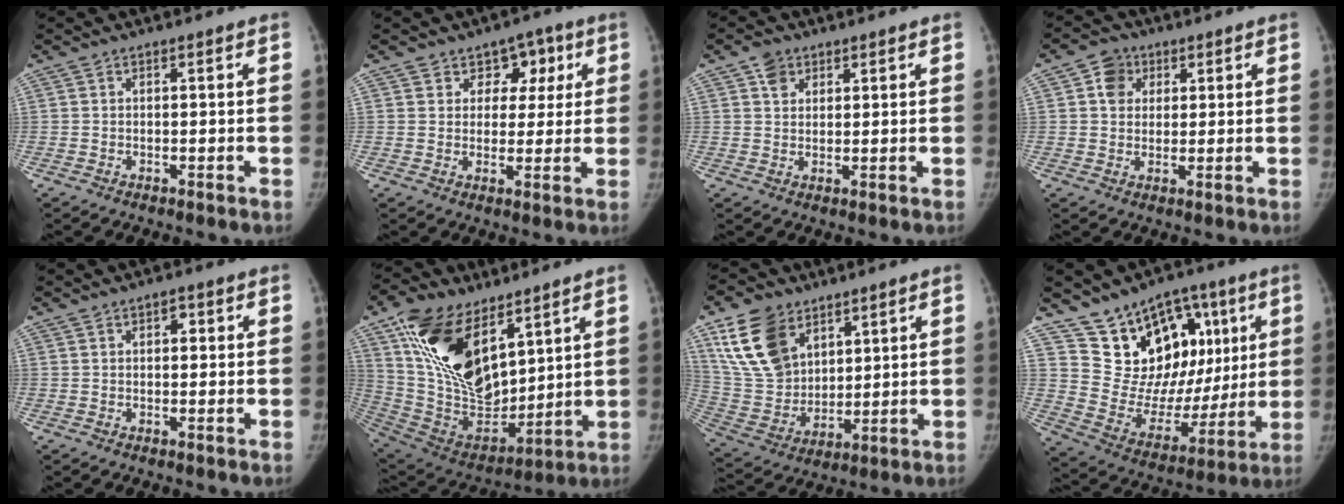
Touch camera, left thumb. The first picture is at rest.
{"total": 6.6, "force": [3.0, 5.3, 2.5], "torque": [0.014, -0.005, 0.037]}
{"total": 3.7, "force": [2.0, 2.8, 1.4], "torque": [-0.005, -0.011, 0.035]}
{"total": 5.4, "force": [2.0, 4.6, 2.0], "torque": [-0.009, -0.003, 0.030]}
{"total": 2.1, "force": [0.7, 1.3, 1.4], "torque": [-0.011, 0.001, 0.008]}
{"total": 24.0, "force": [12.0, 12.9, 16.3], "torque": [-0.282, -0.046, 0.235]}
{"total": 16.0, "force": [8.8, 10.6, 8.1], "torque": [-0.127, -0.036, 0.185]}
{"total": 21.2, "force": [9.3, 14.2, 12.7], "torque": [-0.122, -0.013, 0.167]}